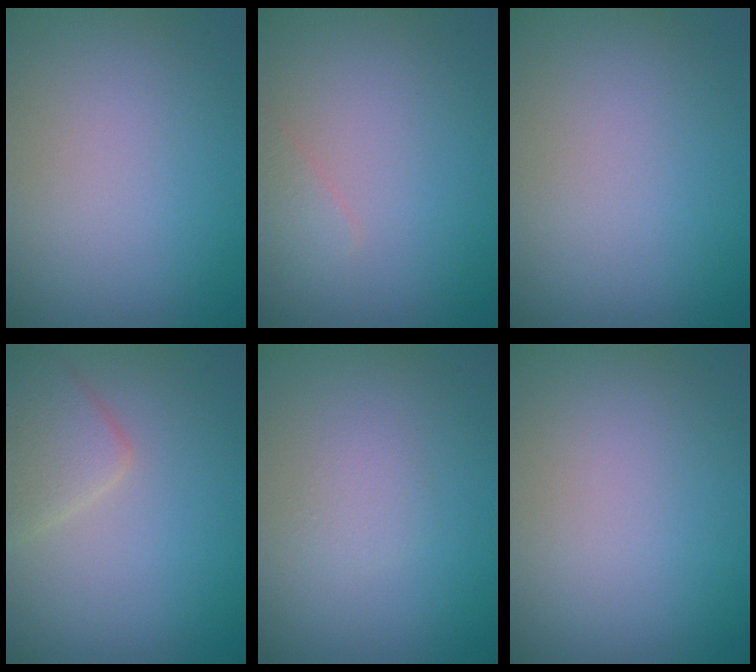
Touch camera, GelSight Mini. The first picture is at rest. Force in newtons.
{"total": 0.9, "press": 0.9, "slide": 0.1}
{"total": 0.0}
{"total": 3.4, "press": 3.4, "slide": 0.1}
{"total": 1.0, "press": 1.0, "slide": 0.0}
{"total": 0.0}